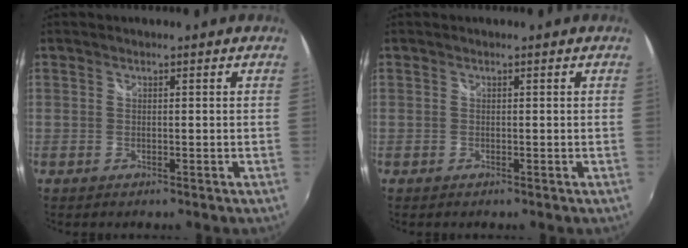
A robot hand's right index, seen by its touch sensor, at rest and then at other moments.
{"total": 0.0}